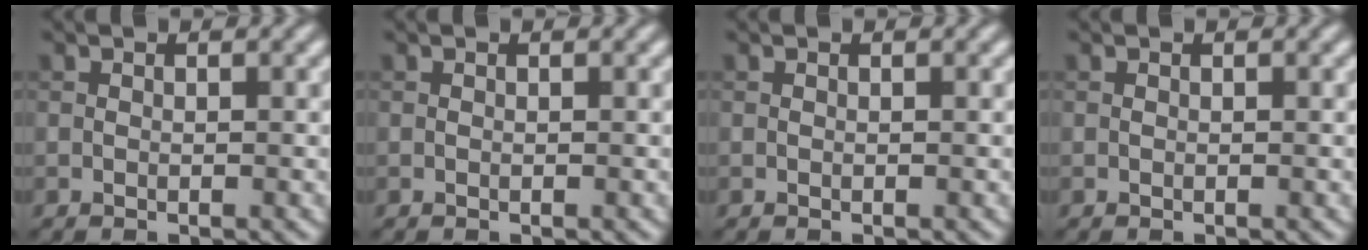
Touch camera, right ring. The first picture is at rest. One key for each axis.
{"total": 0.0}
{"total": 0.0}
{"total": 0.0}